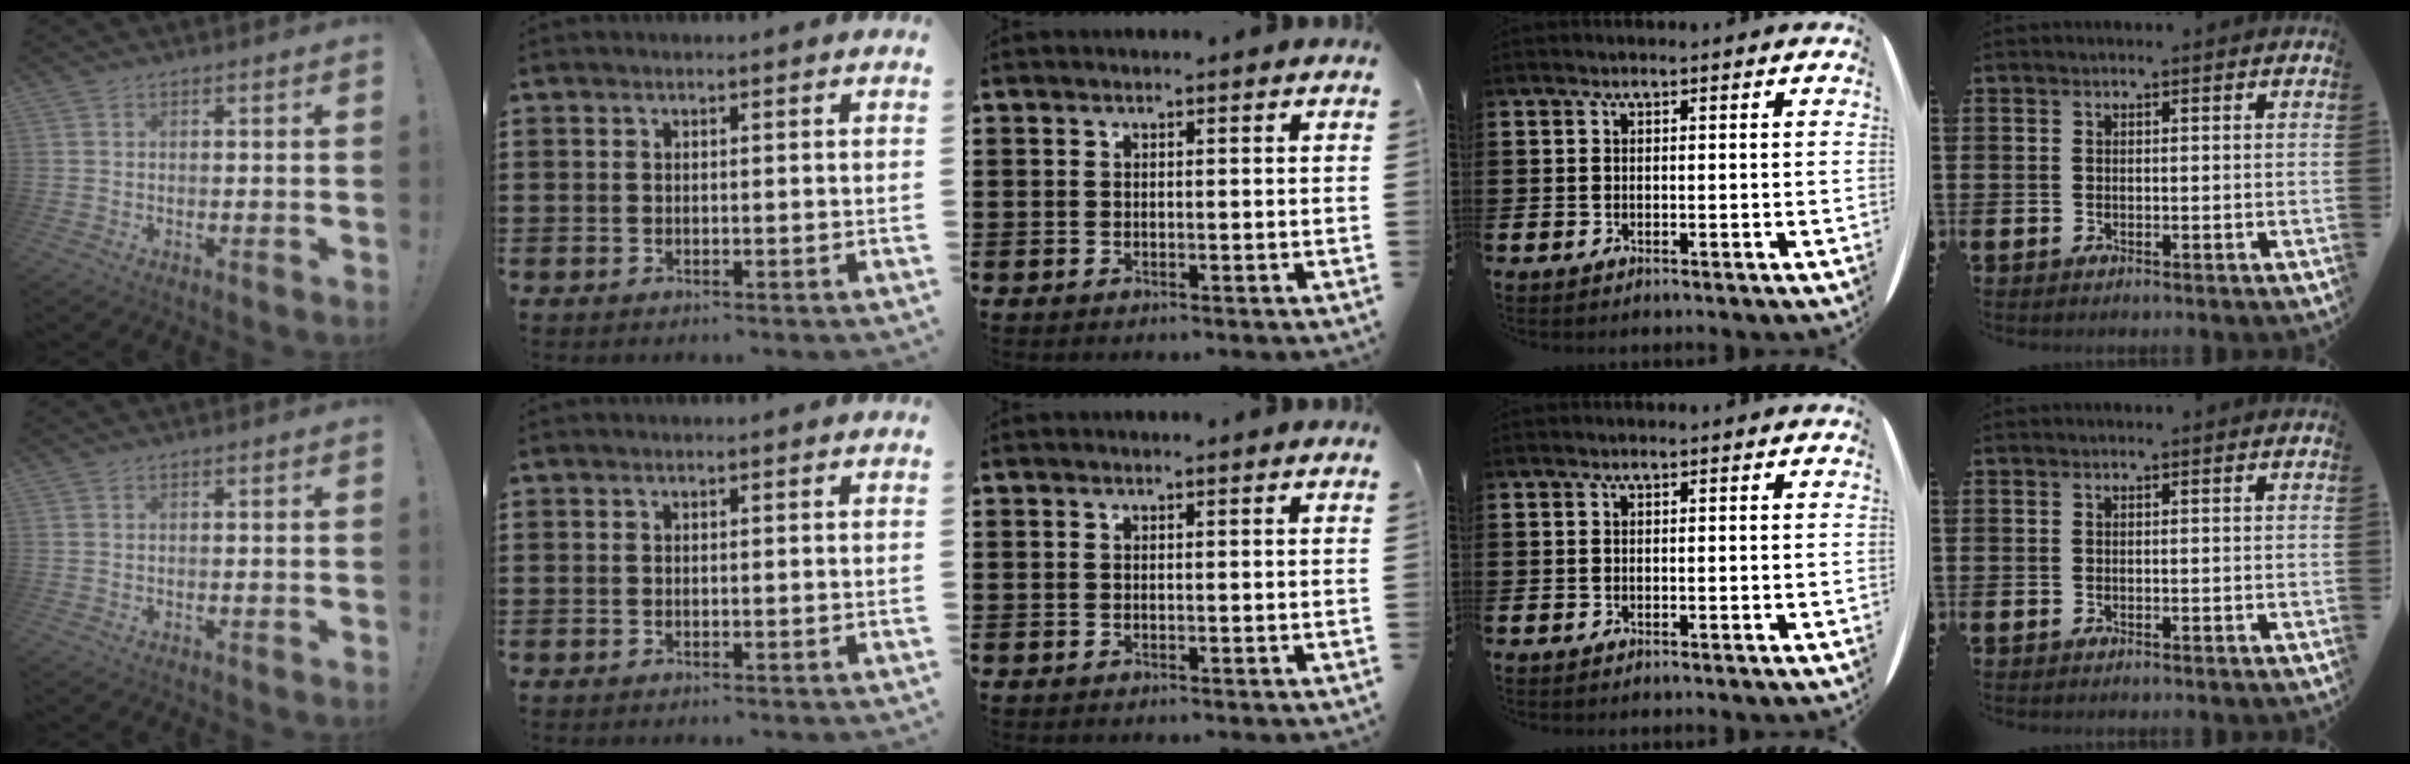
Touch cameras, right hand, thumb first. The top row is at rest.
{}